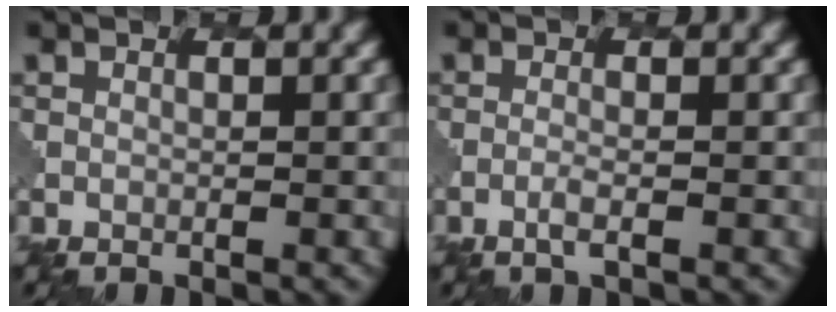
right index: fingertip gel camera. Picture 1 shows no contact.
{"total": 1.1, "force": [-0.4, 0.3, 1.0], "torque": [-0.016, 0.003, -0.014]}